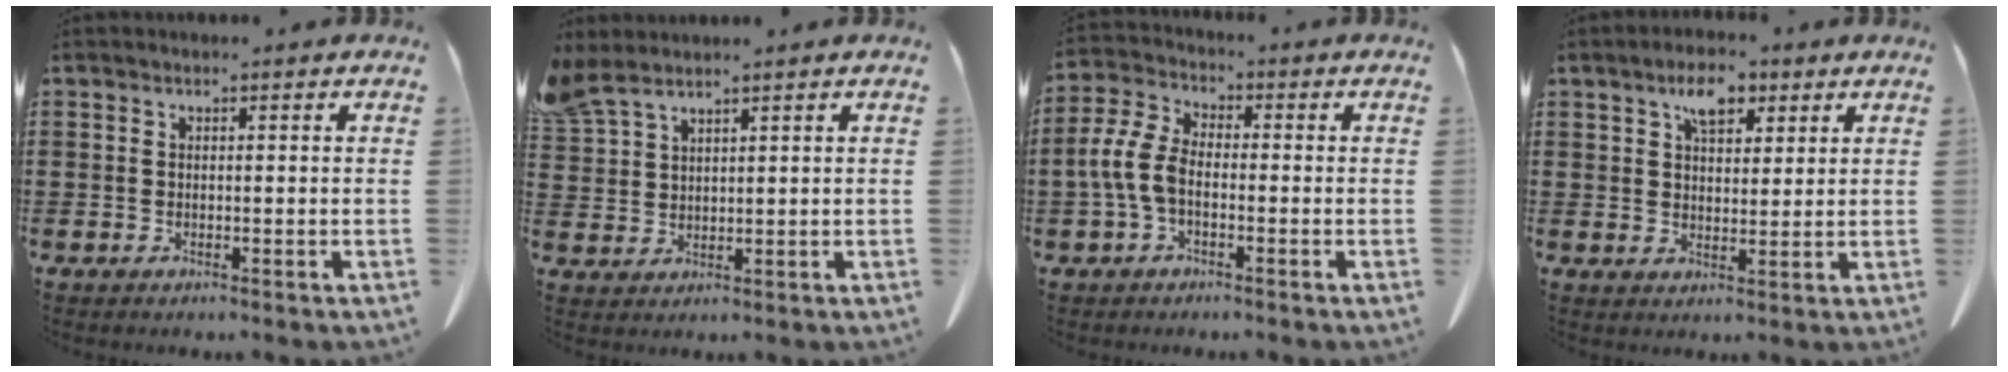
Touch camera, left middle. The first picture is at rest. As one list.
[{"total": 3.5, "force": [2.9, 1.2, 1.5], "torque": [-0.040, 0.002, 0.055]}, {"total": 6.6, "force": [-1.7, 3.7, 5.2], "torque": [-0.136, -0.001, -0.040]}, {"total": 5.8, "force": [3.2, 3.0, 3.8], "torque": [-0.062, 0.005, 0.050]}]